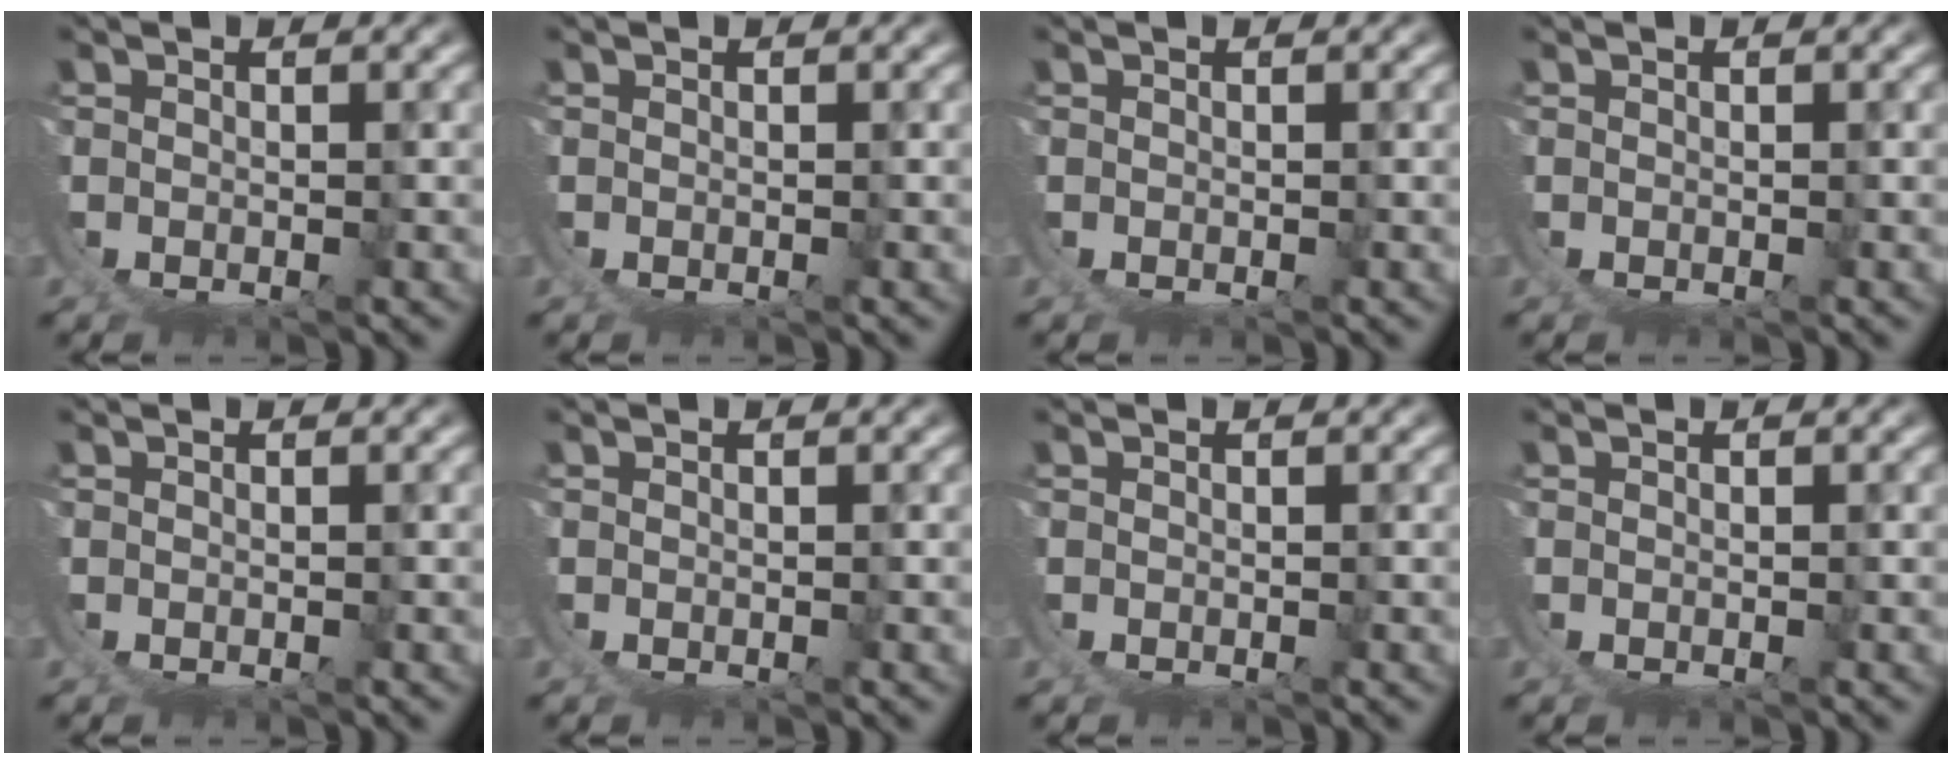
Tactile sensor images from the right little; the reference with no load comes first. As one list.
[{"total": 0.0}, {"total": 0.0}, {"total": 0.0}, {"total": 0.0}, {"total": 0.0}, {"total": 0.0}, {"total": 0.0}]